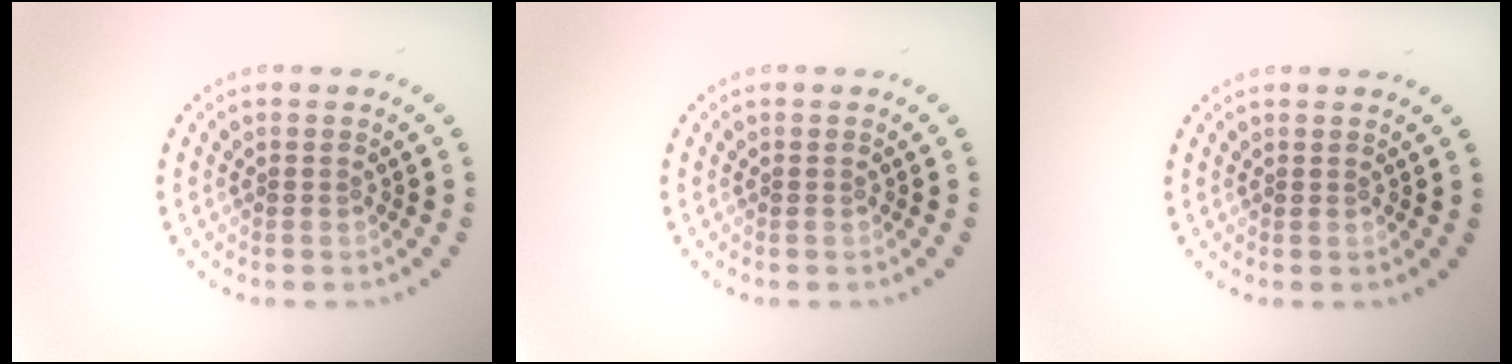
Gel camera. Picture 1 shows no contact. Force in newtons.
{"total": 0.0}
{"total": 0.0}